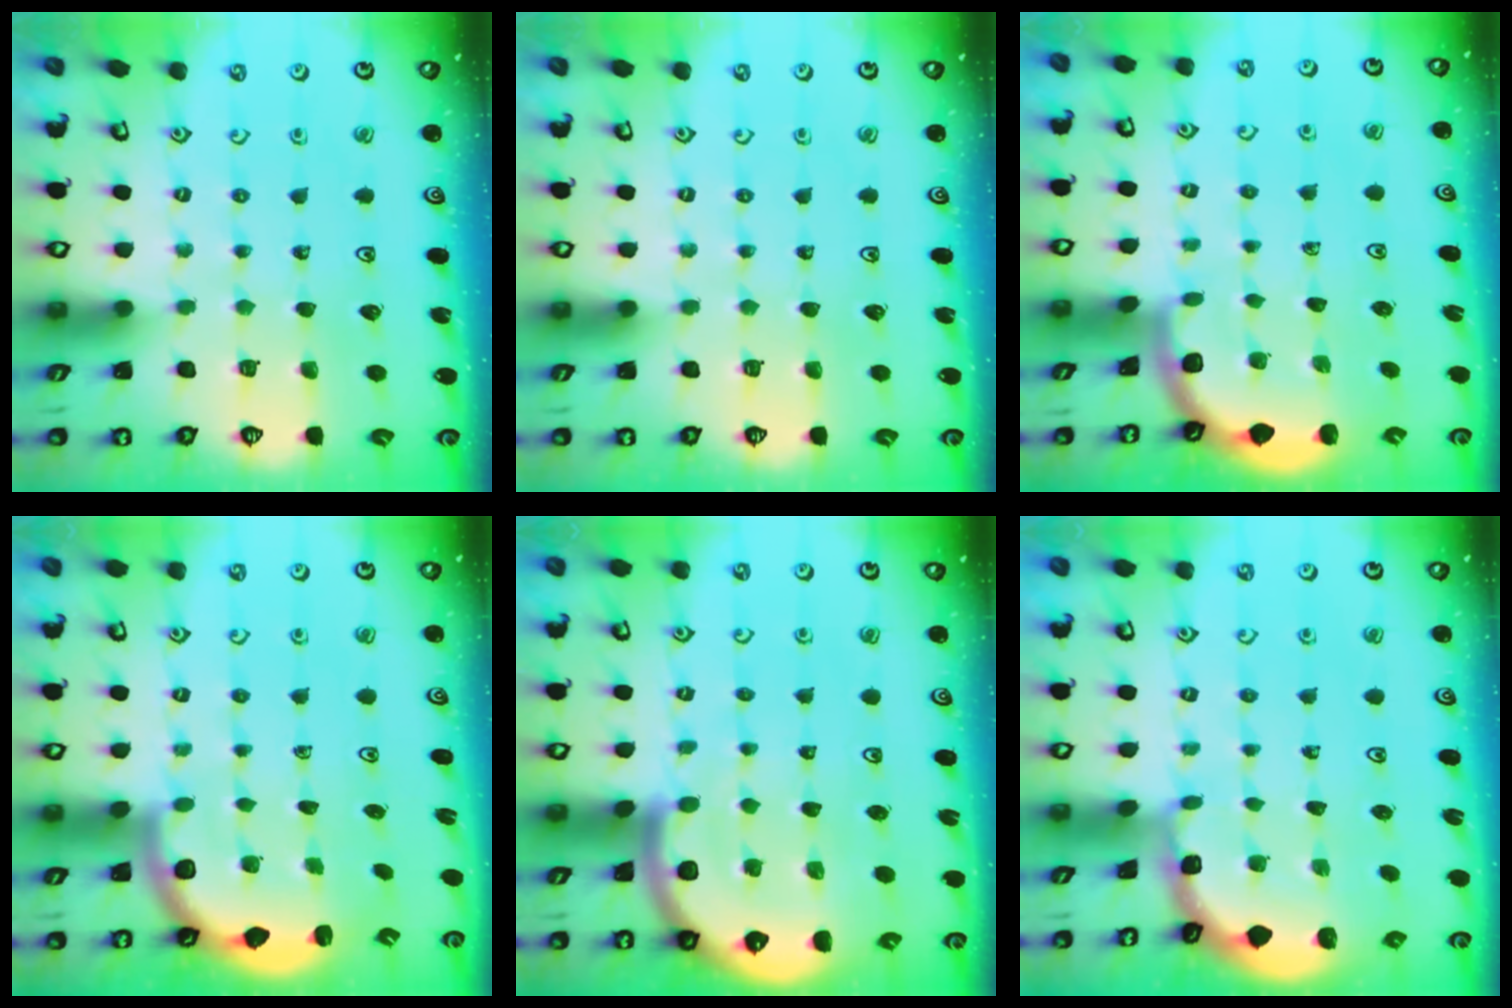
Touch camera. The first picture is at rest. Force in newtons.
{"total": 0.0}
{"total": 1.8, "press": 1.8, "slide": 0.0}
{"total": 2.5, "press": 2.5, "slide": 0.6}
{"total": 5.4, "press": 5.4, "slide": 0.9}
{"total": 2.6, "press": 2.6, "slide": 0.3}